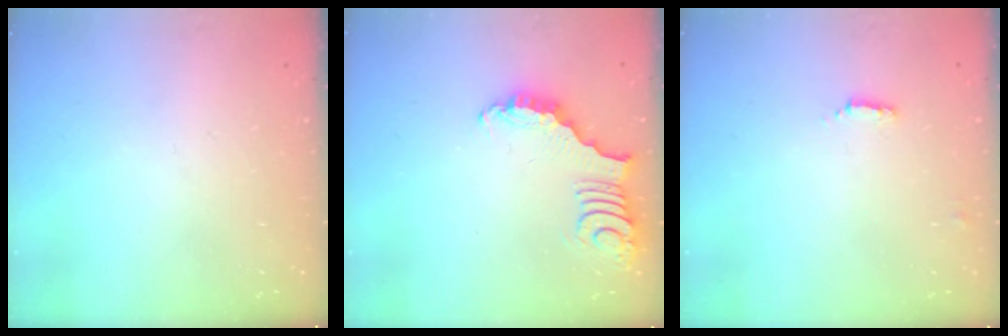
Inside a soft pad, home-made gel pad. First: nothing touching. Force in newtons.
{"total": 3.6, "press": 3.5, "slide": 0.7}
{"total": 1.4, "press": 1.4, "slide": 0.4}